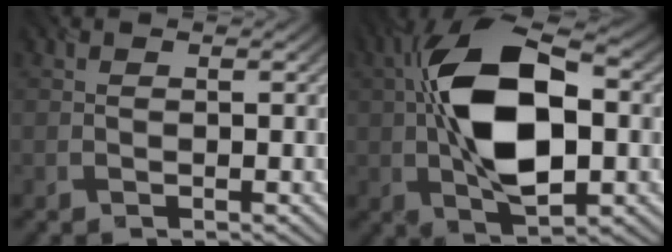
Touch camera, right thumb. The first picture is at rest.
{"total": 14.9, "force": [0.6, 7.6, 12.8], "torque": [-0.246, 0.020, 0.003]}